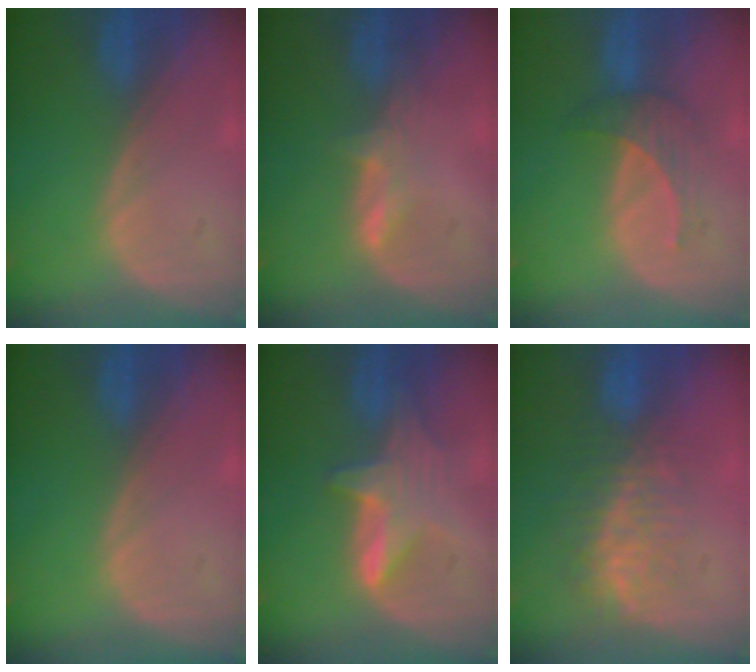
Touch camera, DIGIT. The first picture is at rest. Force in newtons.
{"total": 2.3, "press": 2.3, "slide": 0.4}
{"total": 4.0, "press": 4.0, "slide": 0.5}
{"total": 0.0}
{"total": 6.0, "press": 5.9, "slide": 1.1}
{"total": 8.1, "press": 7.5, "slide": 3.0}